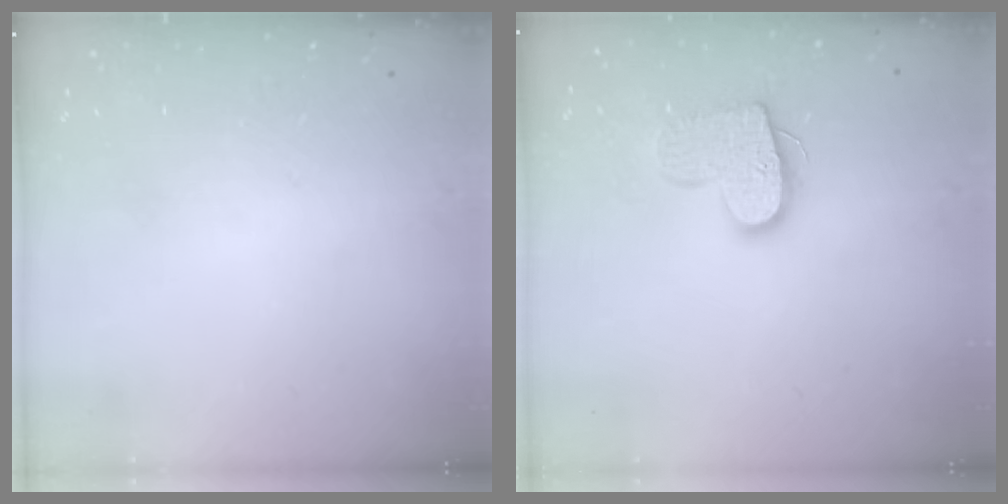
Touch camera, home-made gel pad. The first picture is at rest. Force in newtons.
{"total": 13.0, "press": 13.0, "slide": 0.9}